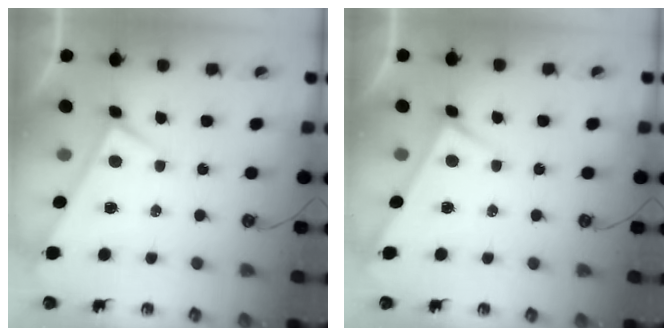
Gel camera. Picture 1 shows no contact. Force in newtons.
{"total": 4.5, "press": 4.5, "slide": 0.1}